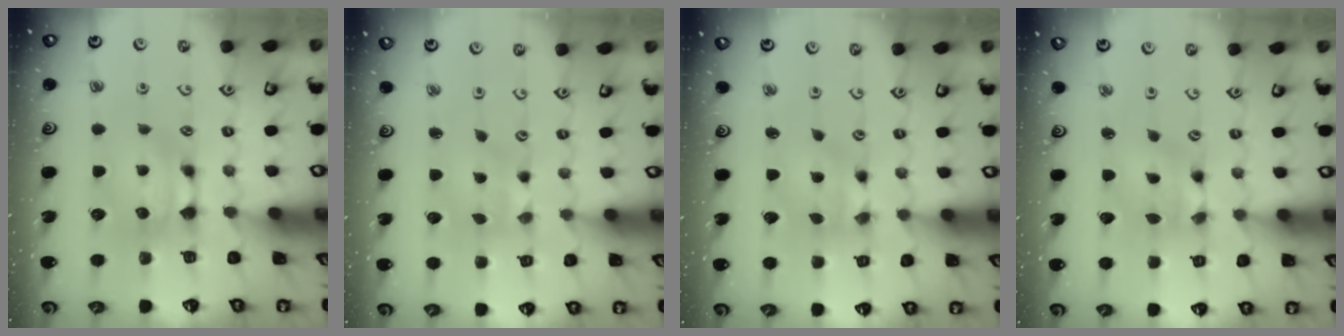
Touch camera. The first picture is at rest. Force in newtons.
{"total": 2.7, "press": 2.5, "slide": 1.0}
{"total": 2.7, "press": 2.4, "slide": 1.3}
{"total": 2.0, "press": 1.2, "slide": 1.5}